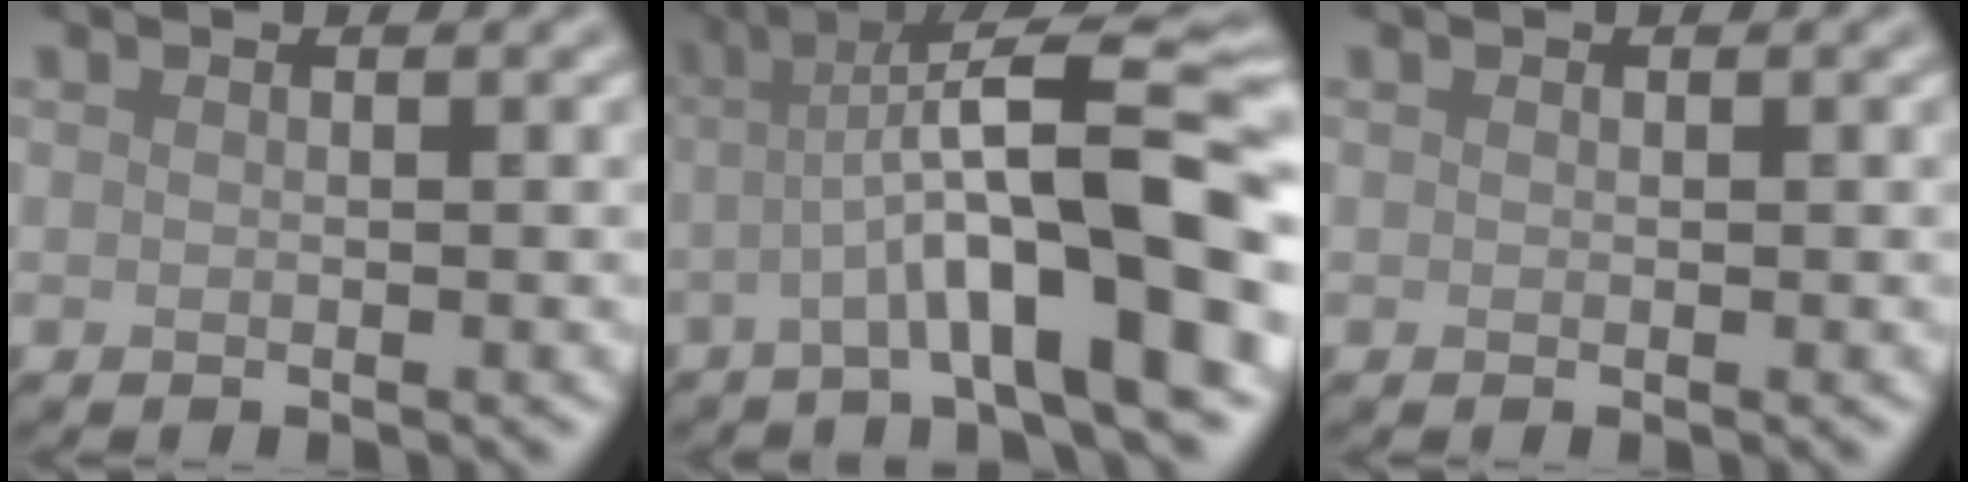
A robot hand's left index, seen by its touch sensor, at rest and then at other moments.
{"total": 11.7, "force": [-0.9, 2.5, 11.4], "torque": [-0.169, 0.025, -0.019]}
{"total": 0.0}